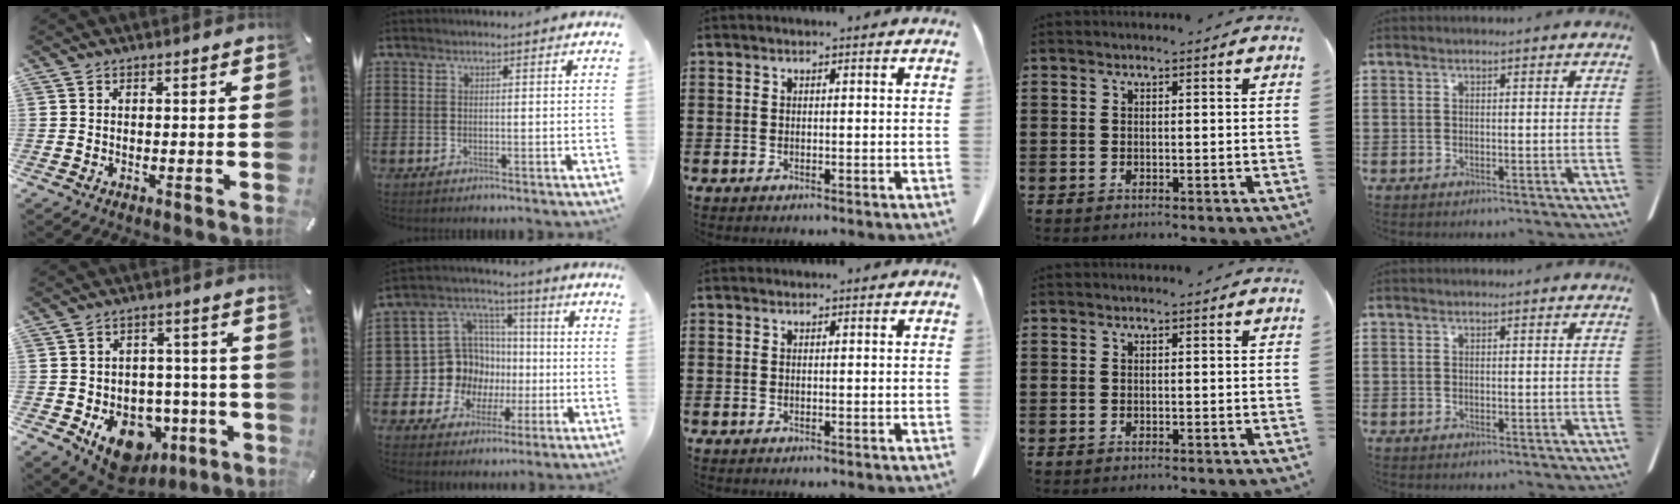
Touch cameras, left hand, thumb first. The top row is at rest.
{"thumb": {"total": 13.0, "force": [-6.3, 9.4, 6.3], "torque": [-0.085, 0.033, -0.100]}, "index": {"total": 11.4, "force": [-0.9, 11.0, 2.9], "torque": [-0.108, -0.003, -0.008]}}